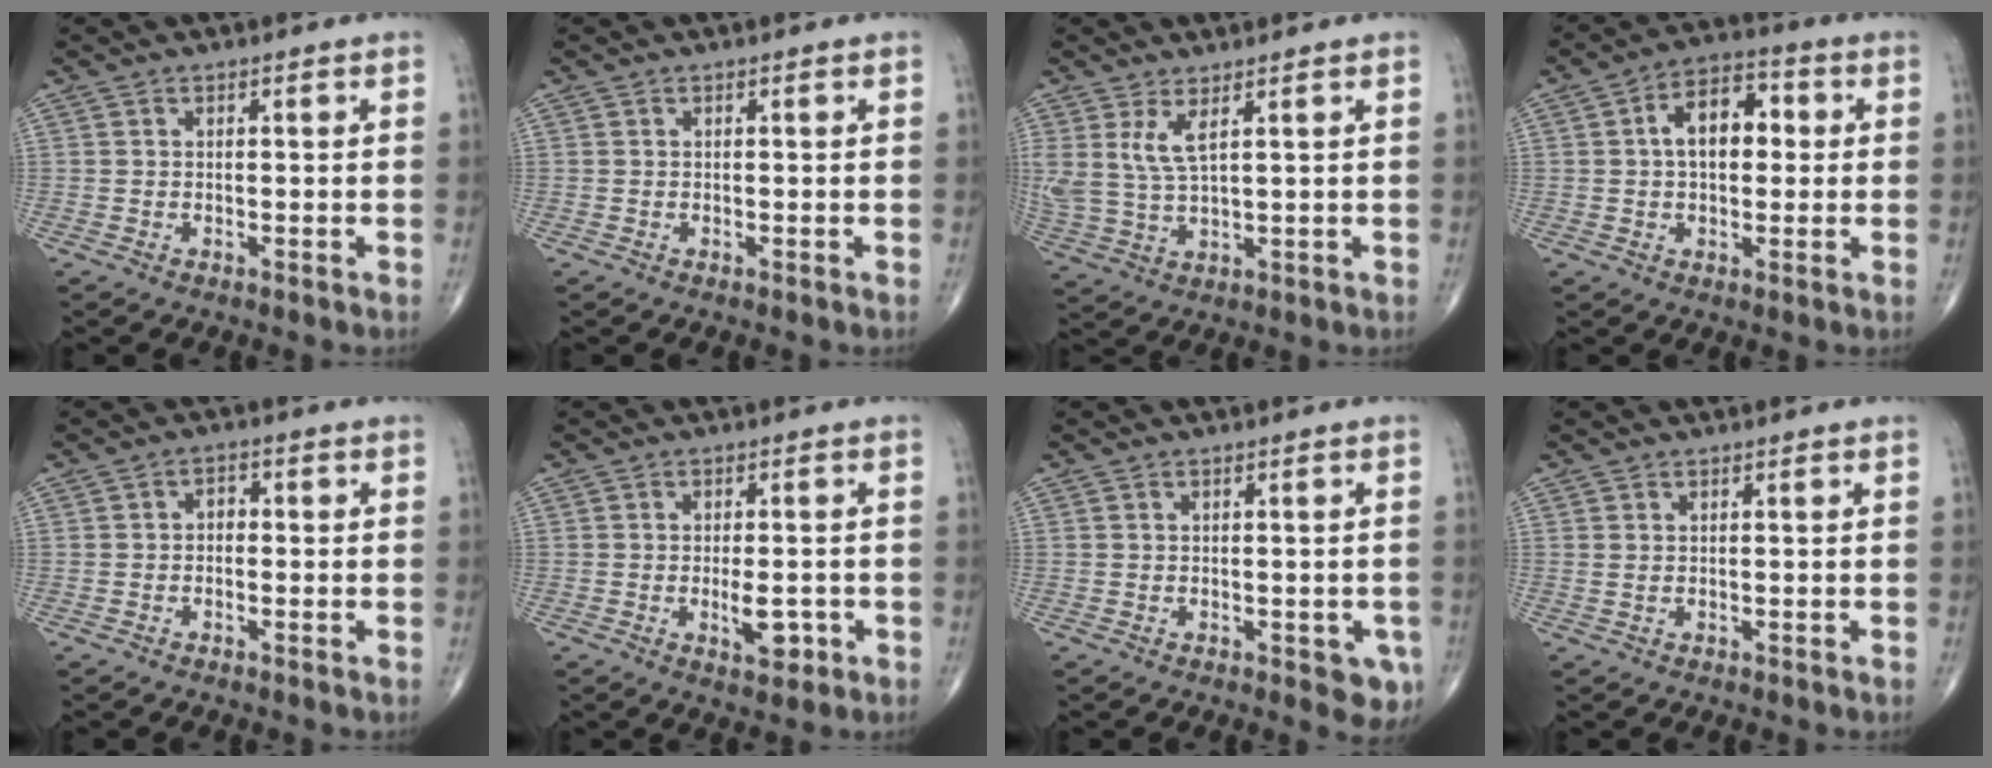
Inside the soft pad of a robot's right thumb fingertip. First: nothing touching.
{"total": 0.0}
{"total": 6.2, "force": [2.8, 1.9, 5.2], "torque": [-0.124, -0.015, 0.068]}
{"total": 10.1, "force": [1.3, 6.2, 8.0], "torque": [-0.110, 0.023, 0.016]}
{"total": 2.1, "force": [-0.3, 1.5, 1.4], "torque": [-0.011, 0.011, -0.012]}
{"total": 4.8, "force": [-1.4, 2.1, 4.1], "torque": [-0.053, -0.002, -0.015]}
{"total": 4.3, "force": [-1.6, 2.0, 3.5], "torque": [-0.016, -0.002, -0.017]}
{"total": 0.6, "force": [0.3, 0.2, 0.5], "torque": [-0.018, 0.004, 0.007]}